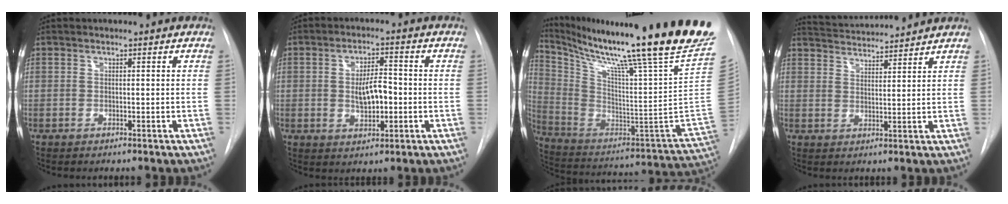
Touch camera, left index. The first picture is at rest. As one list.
[{"total": 5.8, "force": [-0.9, 2.6, 5.1], "torque": [-0.087, 0.002, -0.013]}, {"total": 33.4, "force": [26.1, -2.0, 20.8], "torque": [-0.324, -0.118, 0.374]}, {"total": 9.3, "force": [9.0, 0.0, 2.3], "torque": [-0.048, 0.015, 0.139]}]